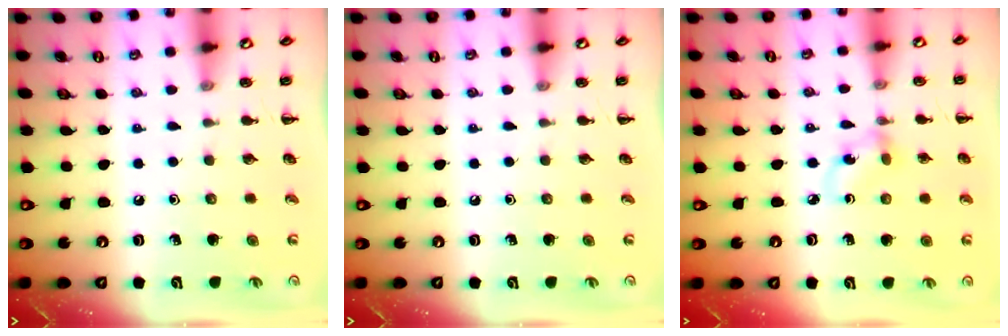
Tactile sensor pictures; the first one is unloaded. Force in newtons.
{"total": 0.0}
{"total": 2.9, "press": 2.9, "slide": 0.7}